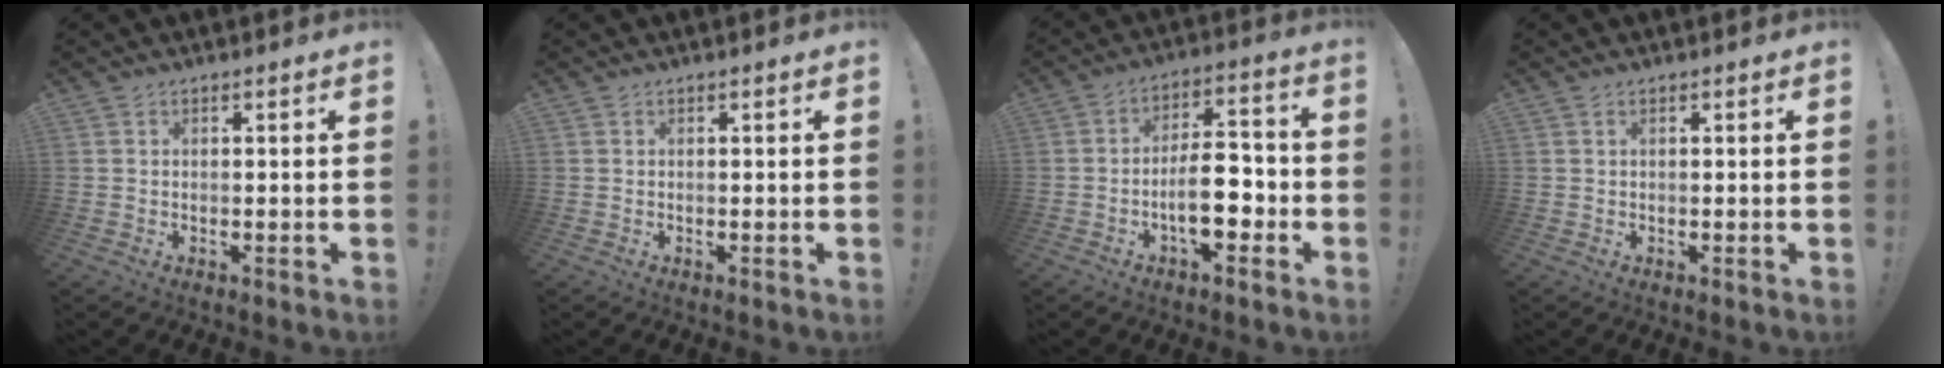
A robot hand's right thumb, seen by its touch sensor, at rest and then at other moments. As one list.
[{"total": 0.0}, {"total": 13.3, "force": [-3.8, 5.7, 11.5], "torque": [-0.197, 0.019, -0.068]}, {"total": 0.0}]